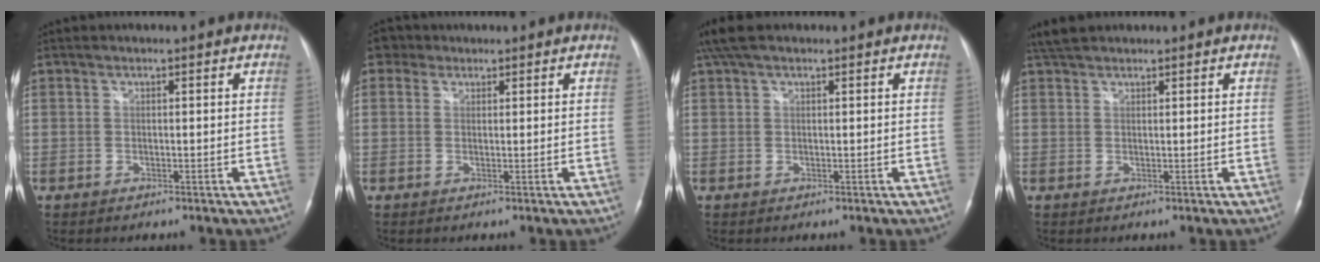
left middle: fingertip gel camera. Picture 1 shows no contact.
{"total": 2.5, "force": [1.4, 2.0, 0.3], "torque": [-0.003, 0.013, 0.020]}
{"total": 4.8, "force": [3.6, 1.5, 2.8], "torque": [-0.061, 0.037, 0.068]}
{"total": 3.5, "force": [3.1, 1.1, 1.2], "torque": [-0.028, 0.021, 0.058]}